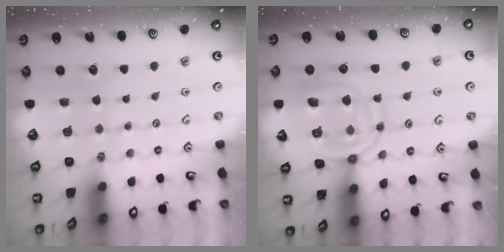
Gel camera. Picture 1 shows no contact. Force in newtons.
{"total": 14.4, "press": 14.4, "slide": 1.4}